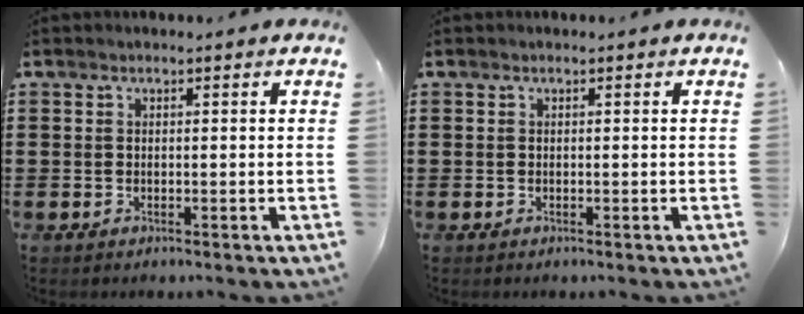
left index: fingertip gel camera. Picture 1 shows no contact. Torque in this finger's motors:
{"motor_torque": [0.08, -0.02, 0.02, -0.01]}